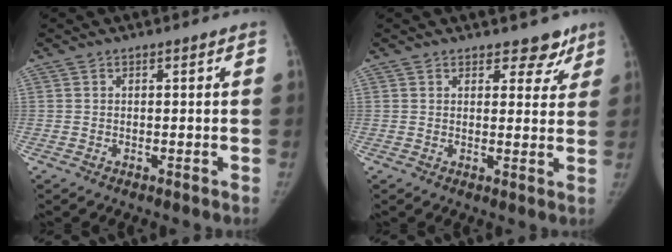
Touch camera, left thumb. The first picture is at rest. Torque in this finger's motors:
{"motor_torque": [-0.11, 0.02, 0.02, 0.31, -0.02]}